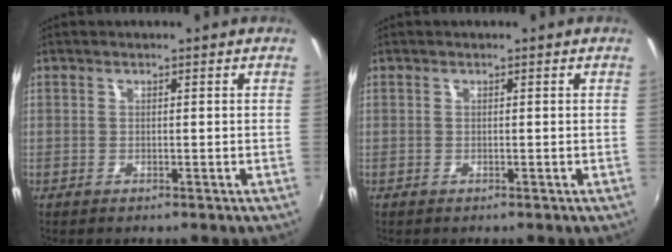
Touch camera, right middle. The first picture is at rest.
{"total": 0.0}